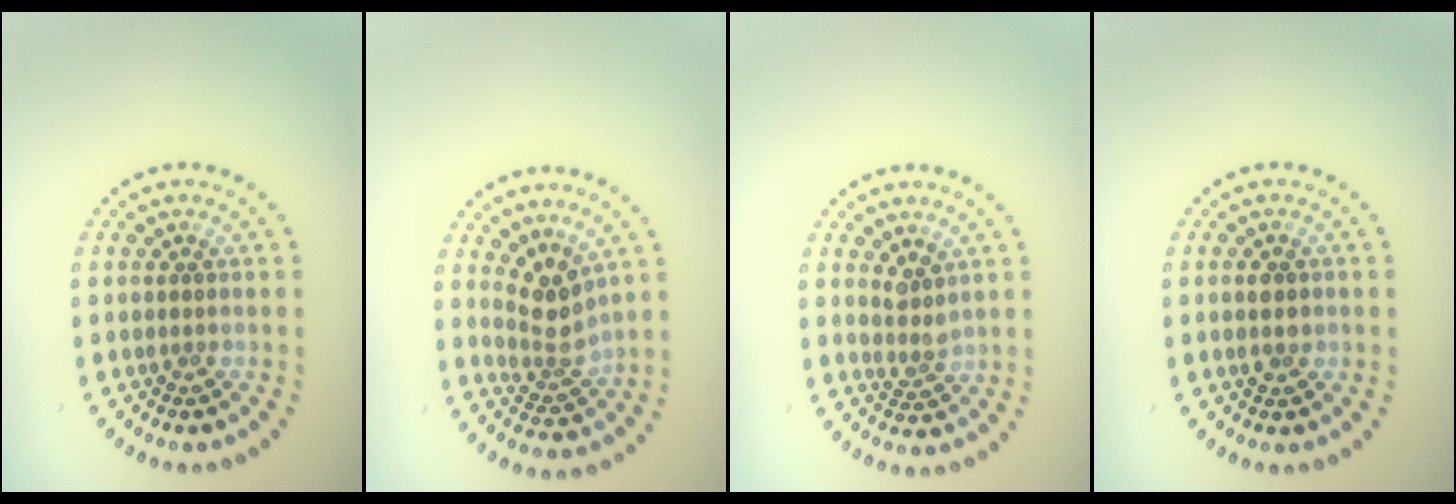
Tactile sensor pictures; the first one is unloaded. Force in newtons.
{"total": 2.9, "press": 2.2, "slide": 1.9}
{"total": 1.8, "press": 1.3, "slide": 1.2}
{"total": 2.1, "press": 2.1, "slide": 0.0}